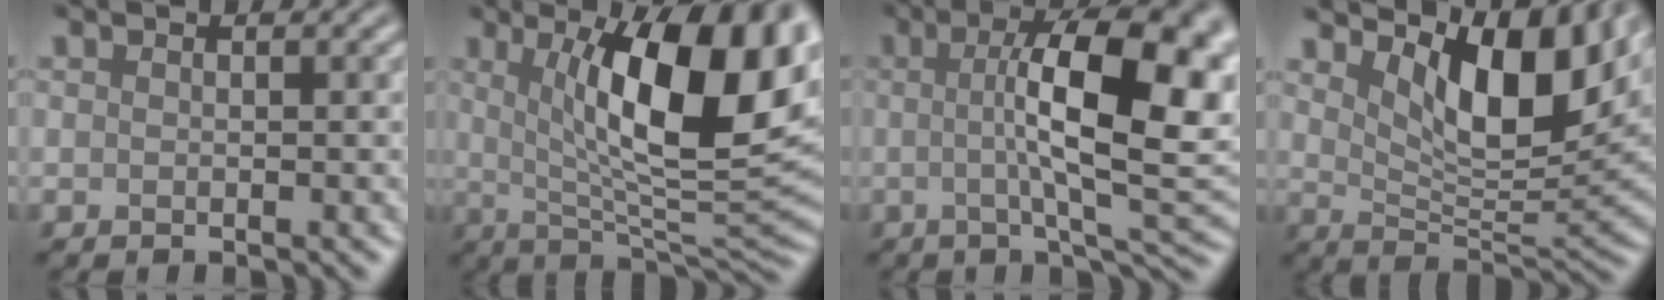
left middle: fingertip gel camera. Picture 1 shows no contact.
{"total": 13.5, "force": [3.3, 3.8, 12.5], "torque": [-0.172, 0.001, 0.049]}
{"total": 12.6, "force": [1.0, 3.2, 12.1], "torque": [-0.157, 0.016, 0.012]}
{"total": 9.4, "force": [4.6, 3.5, 7.4], "torque": [-0.117, -0.004, 0.078]}